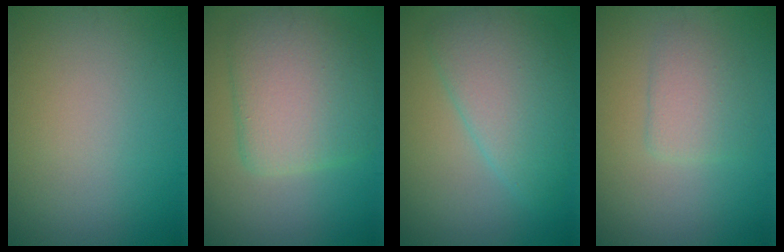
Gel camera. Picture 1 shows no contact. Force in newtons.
{"total": 6.4, "press": 6.4, "slide": 0.2}
{"total": 5.4, "press": 5.4, "slide": 0.3}
{"total": 2.4, "press": 2.3, "slide": 0.5}